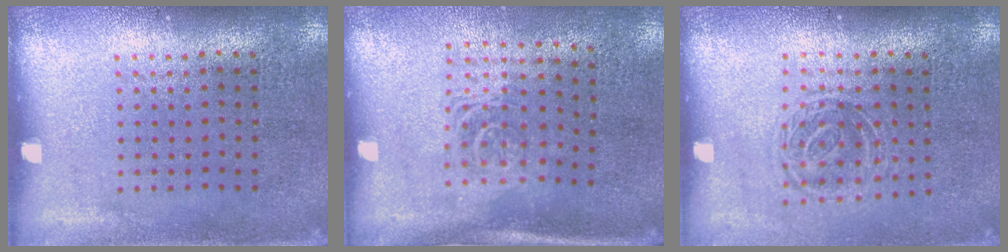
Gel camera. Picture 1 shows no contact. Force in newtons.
{"total": 1.6, "press": 1.2, "slide": 1.0}
{"total": 1.3, "press": 1.1, "slide": 0.7}